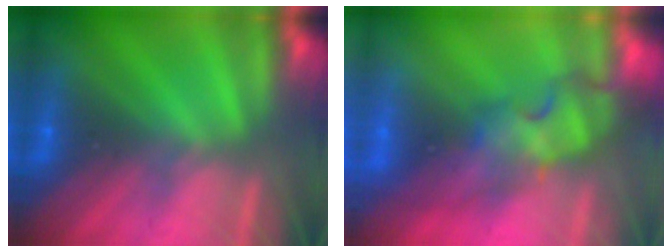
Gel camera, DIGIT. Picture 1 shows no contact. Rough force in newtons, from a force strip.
{"total": 3.9}